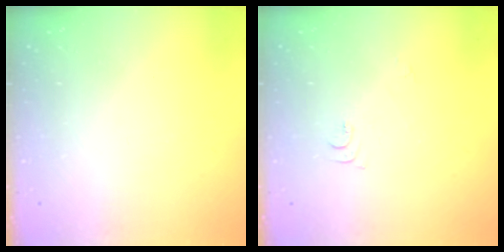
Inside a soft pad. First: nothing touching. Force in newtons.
{"total": 5.2, "press": 5.1, "slide": 0.6}